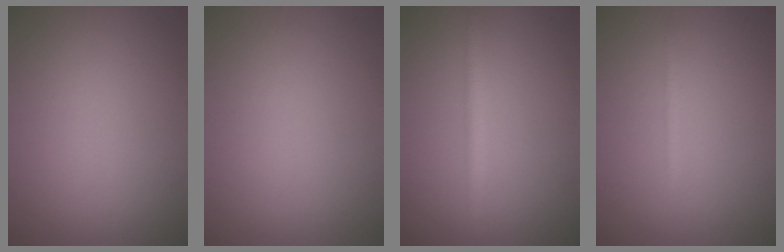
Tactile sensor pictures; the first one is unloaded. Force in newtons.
{"total": 0.0}
{"total": 2.2, "press": 2.2, "slide": 0.0}
{"total": 0.7, "press": 0.7, "slide": 0.1}